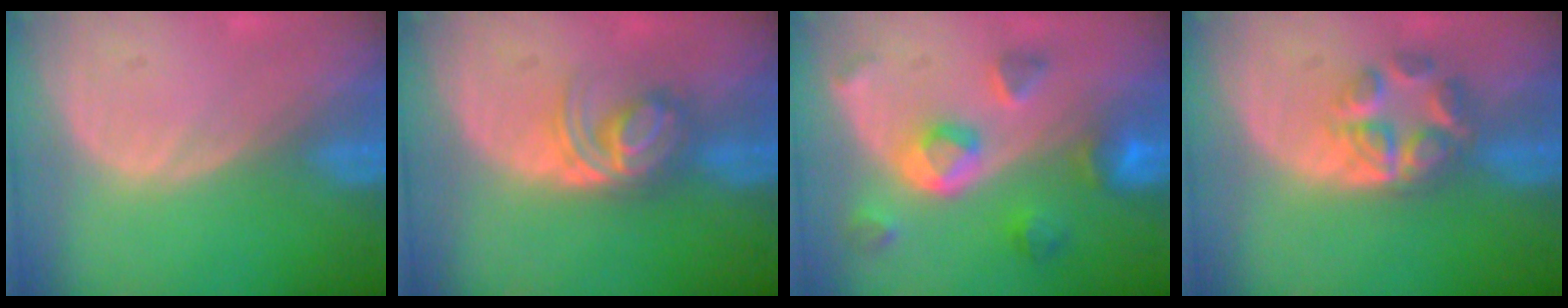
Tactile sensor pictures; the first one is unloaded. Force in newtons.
{"total": 5.8, "press": 5.1, "slide": 2.7}
{"total": 7.7, "press": 6.8, "slide": 3.5}
{"total": 5.6, "press": 5.3, "slide": 2.0}